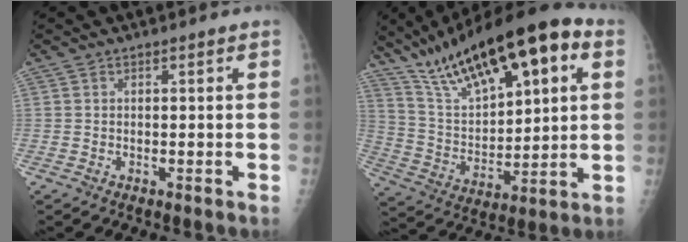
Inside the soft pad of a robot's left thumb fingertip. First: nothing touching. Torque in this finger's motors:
{"motor_torque": [0.94, 0.99, 1.51, -1.26, 0.47]}